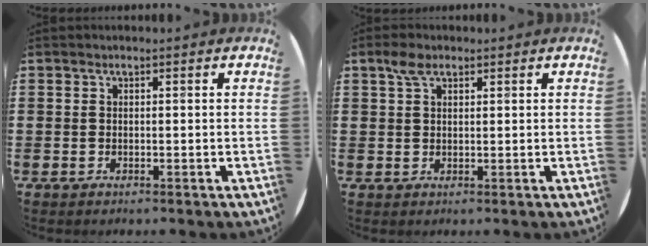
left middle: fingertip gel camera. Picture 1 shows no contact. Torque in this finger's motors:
{"motor_torque": [0.68, -0.60, 0.10, 0.05]}